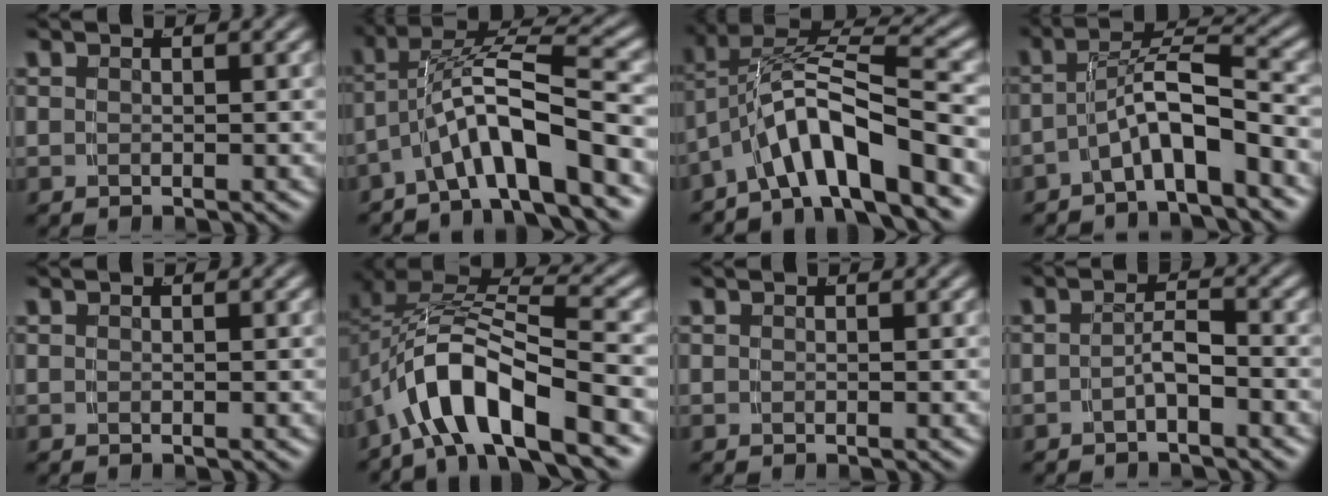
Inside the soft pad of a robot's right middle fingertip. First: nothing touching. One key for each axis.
{"total": 5.6, "fx": -1.9, "fy": 2.5, "fz": 4.7, "tx": -0.090, "ty": -0.009, "tz": -0.028}
{"total": 7.7, "fx": -2.1, "fy": 4.3, "fz": 5.9, "tx": -0.117, "ty": -0.013, "tz": -0.030}
{"total": 4.8, "fx": -3.1, "fy": 1.2, "fz": 3.4, "tx": -0.055, "ty": -0.003, "tz": -0.051}
{"total": 0.0}
{"total": 8.1, "fx": -2.5, "fy": 4.4, "fz": 6.3, "tx": -0.141, "ty": -0.024, "tz": -0.029}
{"total": 0.0}
{"total": 2.1, "fx": -1.6, "fy": 0.2, "fz": 1.3, "tx": -0.018, "ty": -0.006, "tz": -0.026}